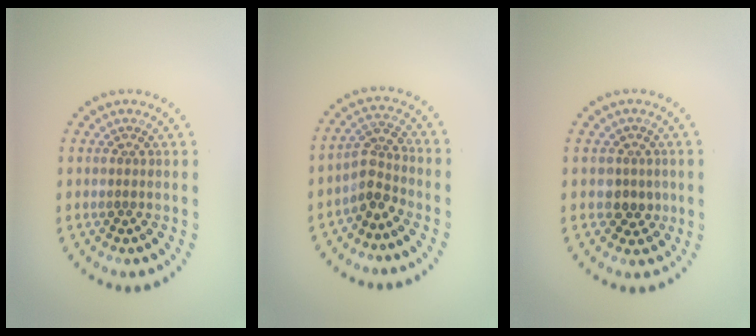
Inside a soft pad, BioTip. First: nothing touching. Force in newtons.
{"total": 2.7, "press": 2.0, "slide": 1.8}
{"total": 2.0, "press": 1.9, "slide": 0.8}